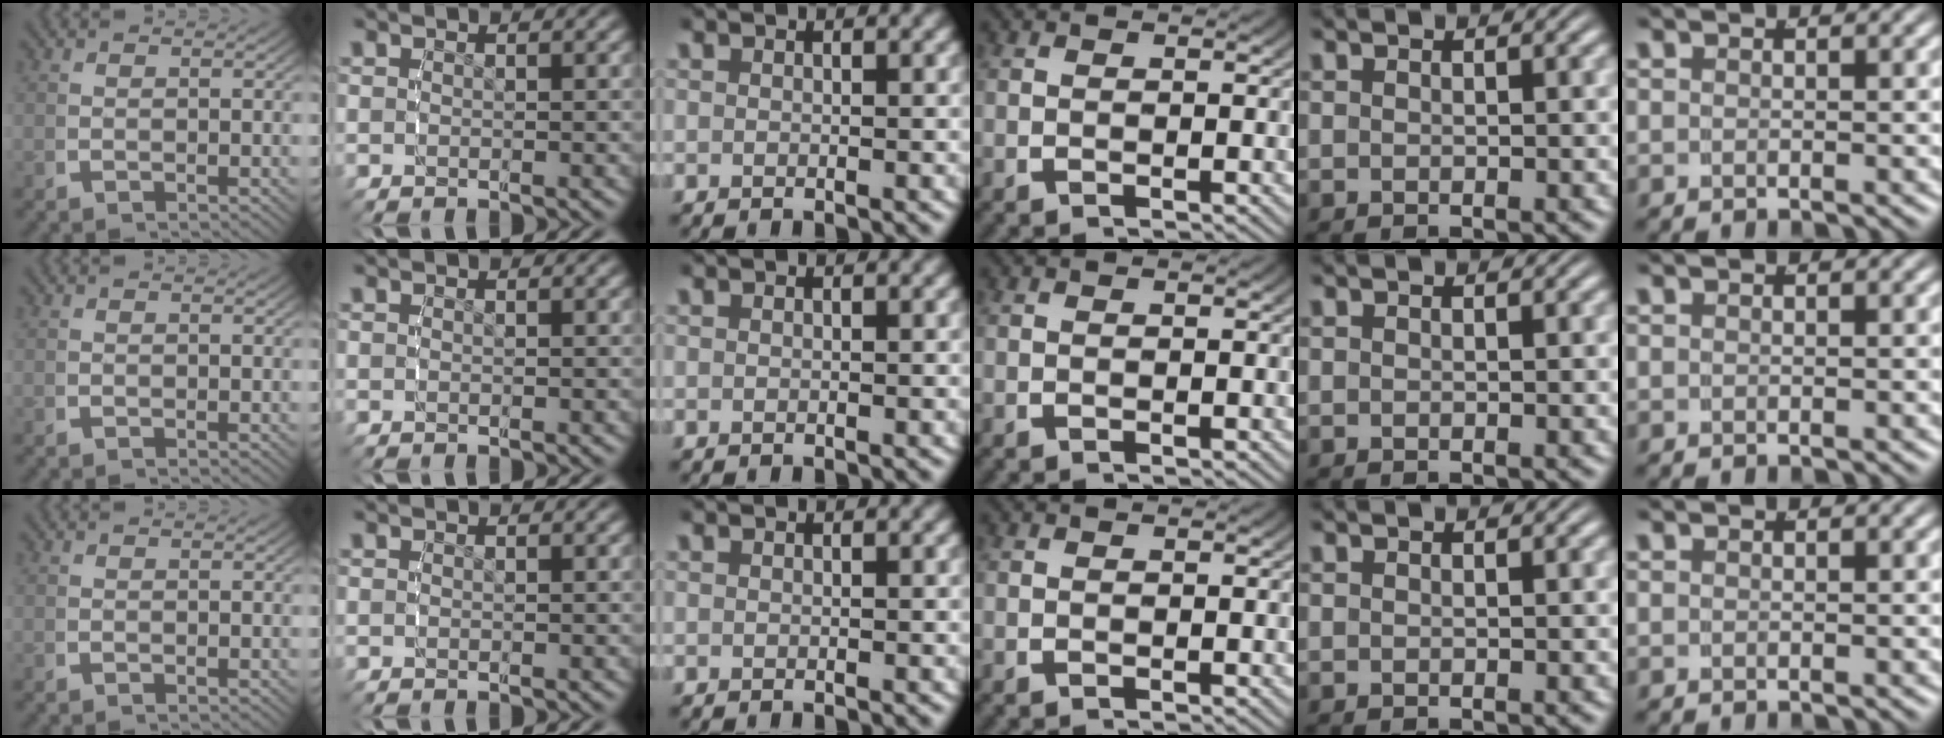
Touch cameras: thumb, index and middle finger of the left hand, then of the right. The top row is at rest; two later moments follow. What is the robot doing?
{"motion": "reach", "object": "jacket"}